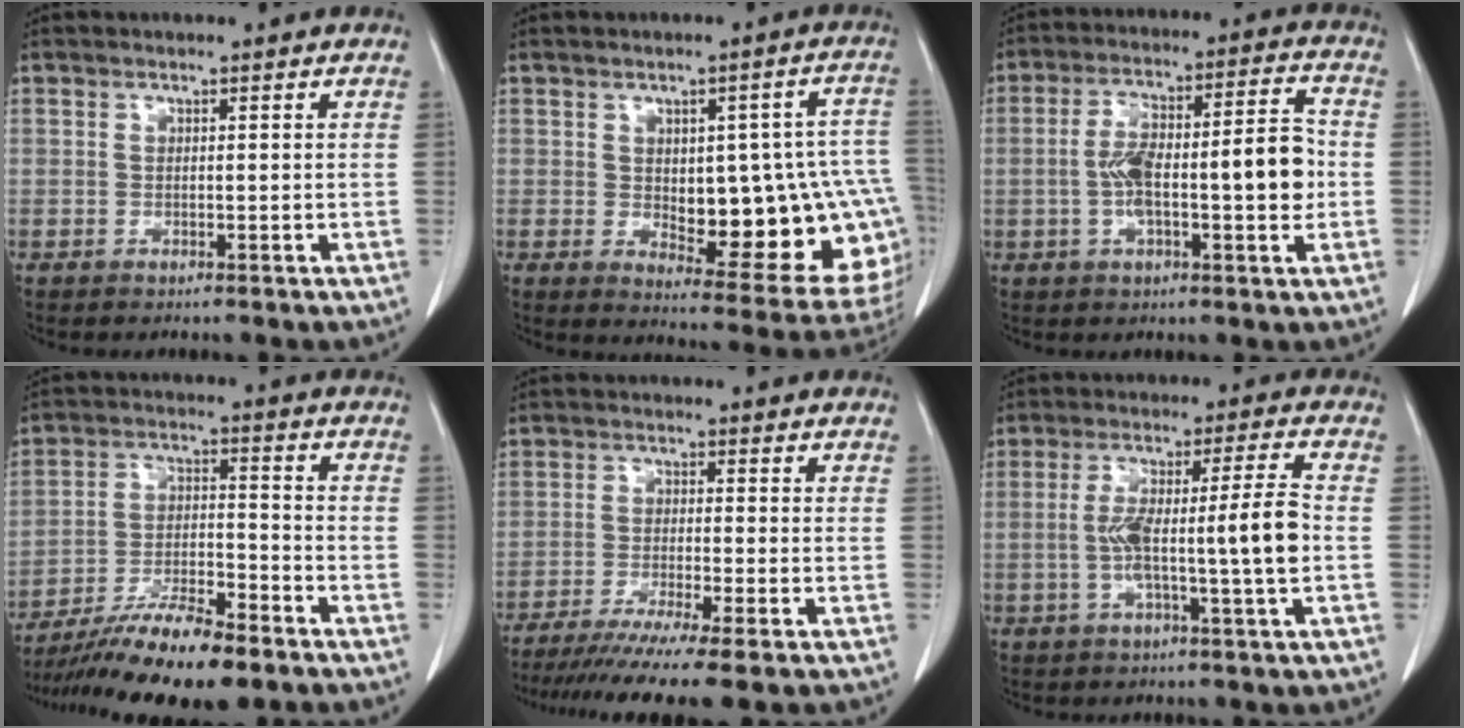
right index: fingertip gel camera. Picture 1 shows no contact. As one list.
[{"total": 20.1, "force": [-1.9, 7.0, 18.8], "torque": [-0.159, 0.024, 0.006]}, {"total": 13.9, "force": [-1.2, 3.4, 13.4], "torque": [-0.224, 0.031, -0.016]}, {"total": 14.0, "force": [-11.0, 1.9, 8.5], "torque": [-0.150, -0.013, -0.188]}, {"total": 12.7, "force": [-10.1, -1.0, 7.5], "torque": [-0.104, -0.038, -0.157]}, {"total": 10.4, "force": [-1.4, -0.5, 10.3], "torque": [-0.184, 0.015, -0.024]}]